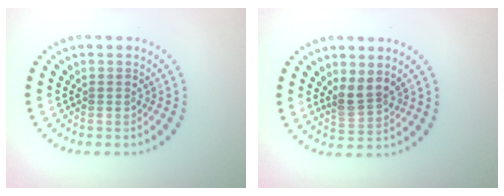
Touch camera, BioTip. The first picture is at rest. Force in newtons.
{"total": 2.4, "press": 1.8, "slide": 1.6}